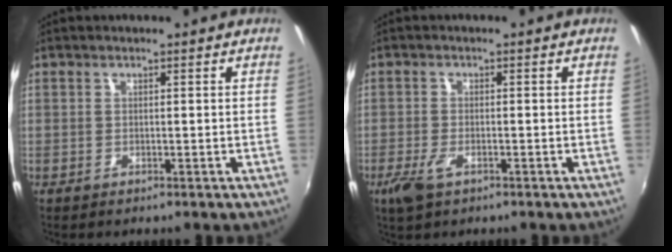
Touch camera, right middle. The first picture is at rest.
{"total": 4.2, "force": [-2.4, 1.8, 3.0], "torque": [-0.074, -0.010, -0.045]}